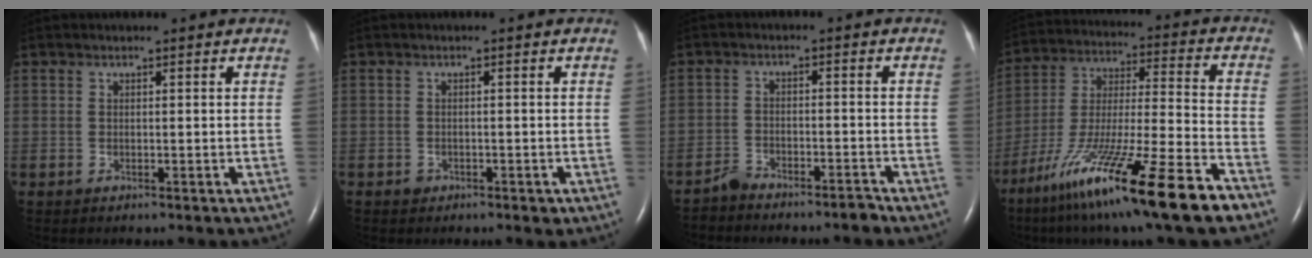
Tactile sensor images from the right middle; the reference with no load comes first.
{"total": 1.6, "force": [-0.8, 1.2, 0.6], "torque": [-0.007, 0.003, -0.007]}
{"total": 3.3, "force": [-3.2, 0.4, 0.4], "torque": [-0.007, -0.003, -0.058]}
{"total": 22.9, "force": [-14.6, 1.1, 17.6], "torque": [-0.295, -0.050, -0.258]}